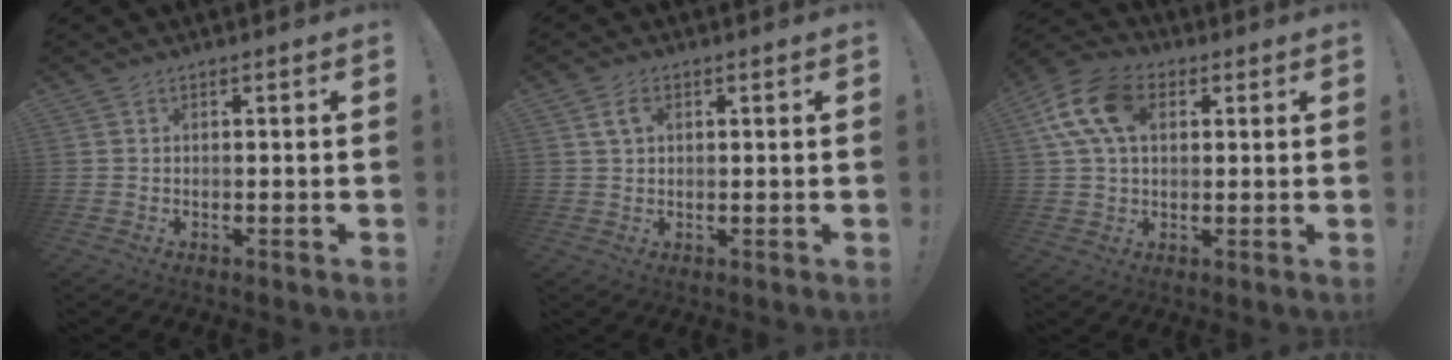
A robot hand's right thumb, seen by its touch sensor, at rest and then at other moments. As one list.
[{"total": 3.8, "force": [1.5, 2.4, 2.6], "torque": [-0.044, 0.003, 0.027]}, {"total": 15.1, "force": [4.4, 9.9, 10.6], "torque": [-0.195, 0.000, 0.083]}]